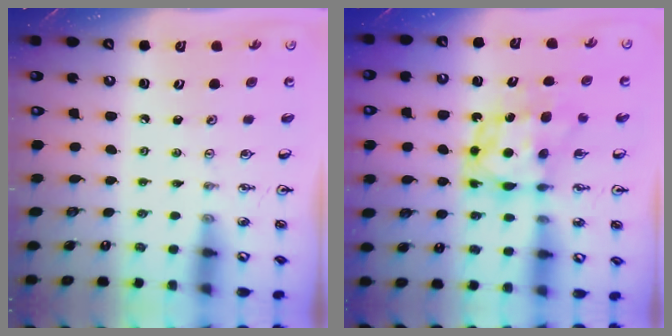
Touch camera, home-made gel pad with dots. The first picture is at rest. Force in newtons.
{"total": 7.5, "press": 7.5, "slide": 0.8}